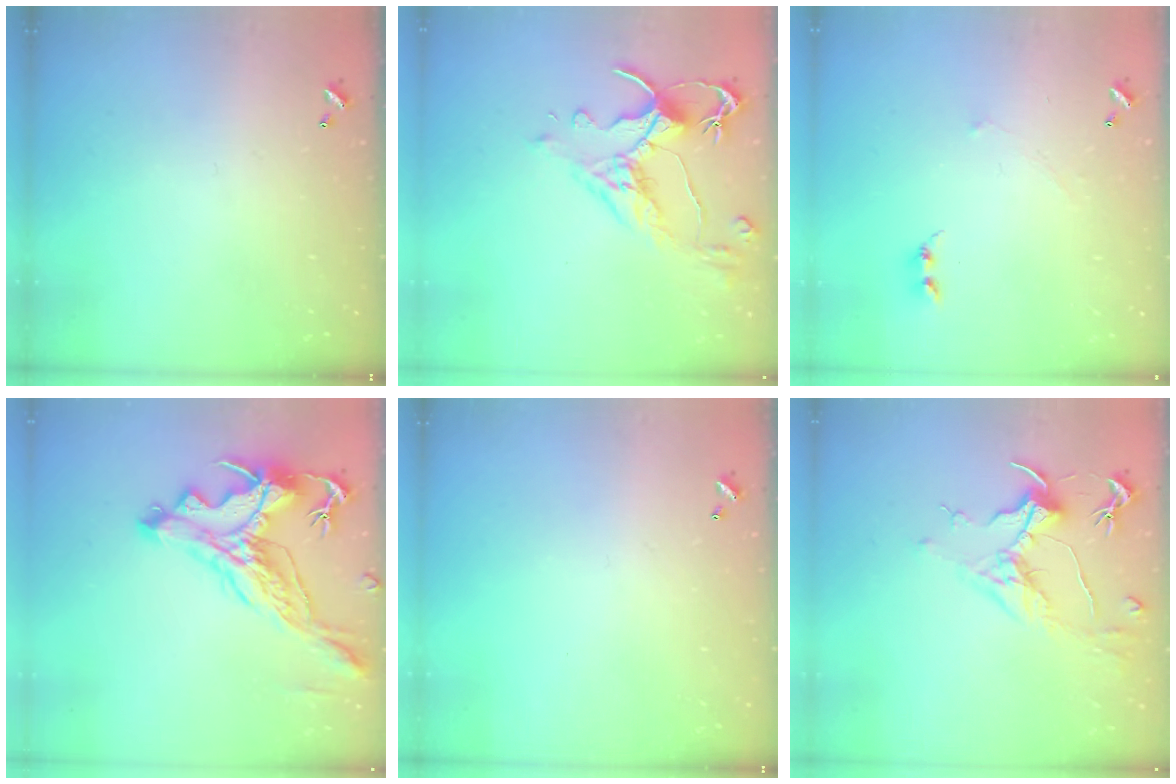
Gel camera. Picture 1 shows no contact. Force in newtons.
{"total": 3.2, "press": 2.8, "slide": 1.5}
{"total": 1.7, "press": 1.6, "slide": 0.4}
{"total": 6.8, "press": 6.6, "slide": 1.9}
{"total": 0.0}
{"total": 1.6, "press": 1.4, "slide": 0.8}